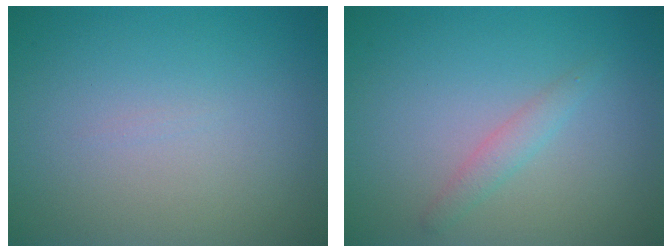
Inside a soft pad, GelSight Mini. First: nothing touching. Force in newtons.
{"total": 1.4, "press": 1.4, "slide": 0.0}